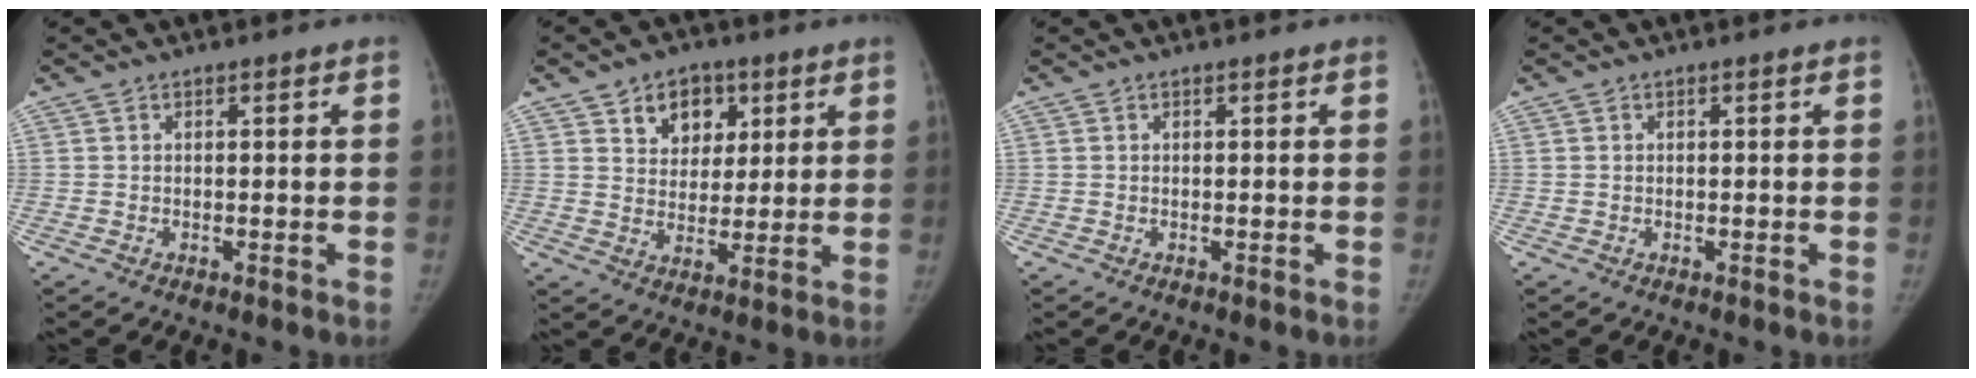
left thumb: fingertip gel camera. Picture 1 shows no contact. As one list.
[{"total": 8.6, "force": [4.3, 6.3, 3.9], "torque": [-0.021, -0.018, 0.068]}, {"total": 0.0}, {"total": 0.0}]